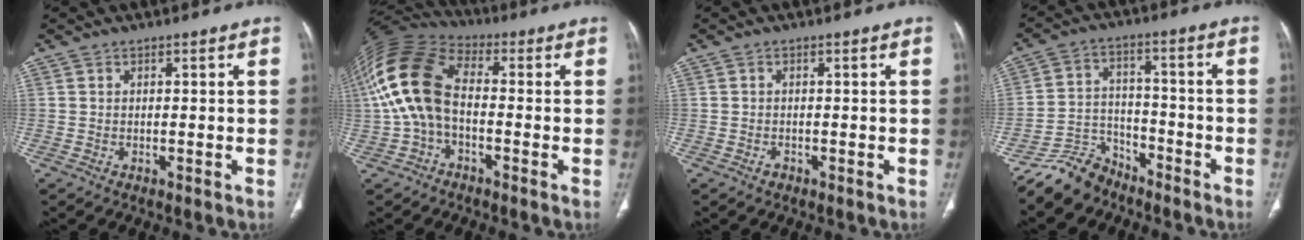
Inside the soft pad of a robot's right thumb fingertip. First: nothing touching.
{"total": 15.7, "force": [-1.1, 9.8, 12.2], "torque": [-0.257, 0.039, -0.029]}
{"total": 0.9, "force": [-0.6, 0.7, 0.3], "torque": [-0.004, 0.002, -0.010]}
{"total": 8.4, "force": [-7.2, 4.3, 0.7], "torque": [0.007, 0.057, -0.140]}